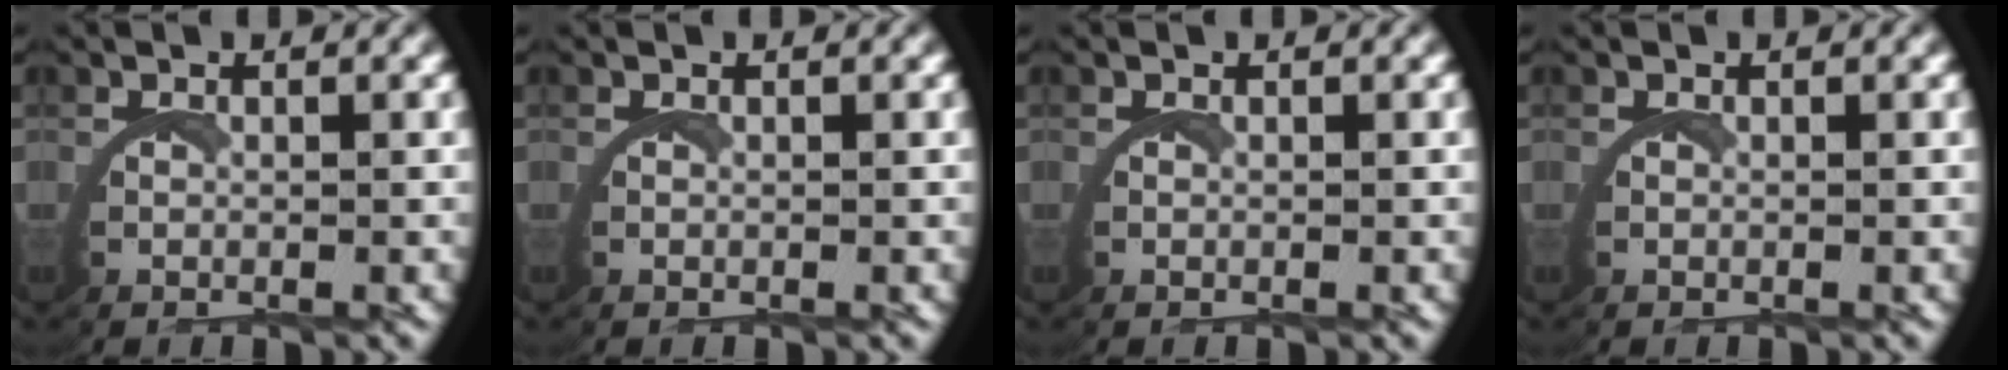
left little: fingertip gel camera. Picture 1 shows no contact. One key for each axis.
{"total": 0.0}
{"total": 0.0}
{"total": 0.0}